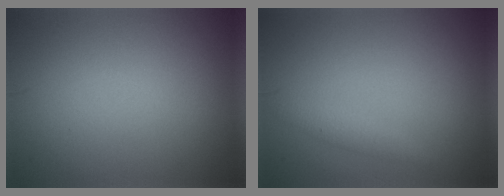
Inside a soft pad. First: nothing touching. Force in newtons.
{"total": 1.1, "press": 1.1, "slide": 0.1}